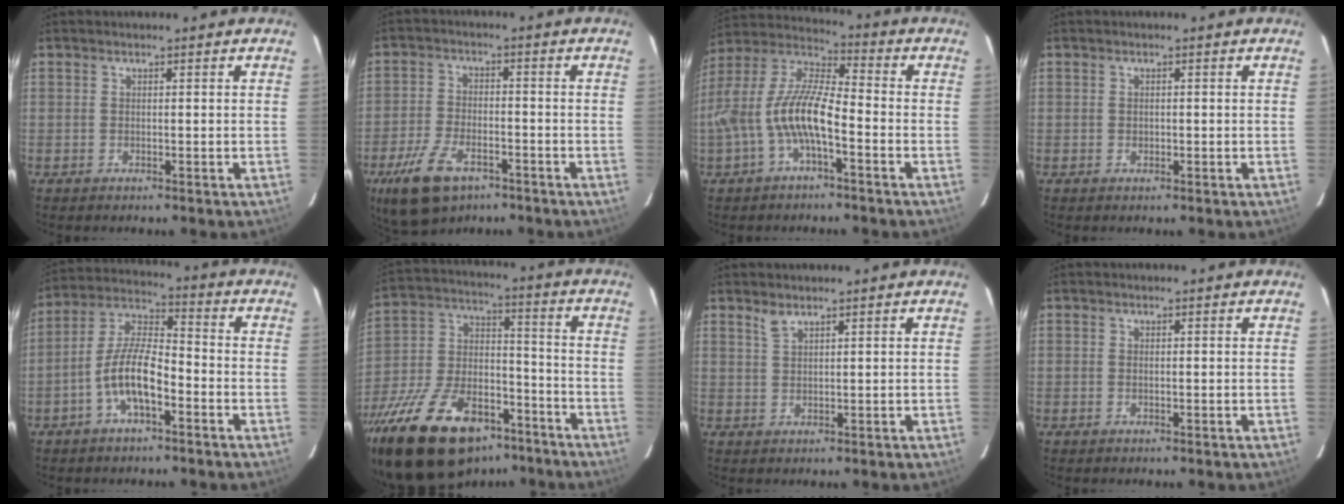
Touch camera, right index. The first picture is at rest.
{"total": 11.7, "force": [-7.1, 5.9, 7.3], "torque": [-0.172, -0.015, -0.130]}
{"total": 12.9, "force": [-4.2, 3.9, 11.5], "torque": [-0.240, 0.007, -0.079]}
{"total": 0.7, "force": [0.0, 0.6, 0.3], "torque": [-0.002, 0.002, 0.000]}
{"total": 10.3, "force": [-4.3, 3.5, 8.7], "torque": [-0.185, 0.011, -0.082]}
{"total": 27.7, "force": [-18.3, 13.5, 15.8], "torque": [-0.320, -0.004, -0.286]}
{"total": 1.9, "force": [1.6, 0.6, 0.9], "torque": [-0.018, 0.002, 0.031]}
{"total": 0.6, "force": [0.1, 0.4, 0.4], "torque": [-0.009, 0.001, 0.000]}